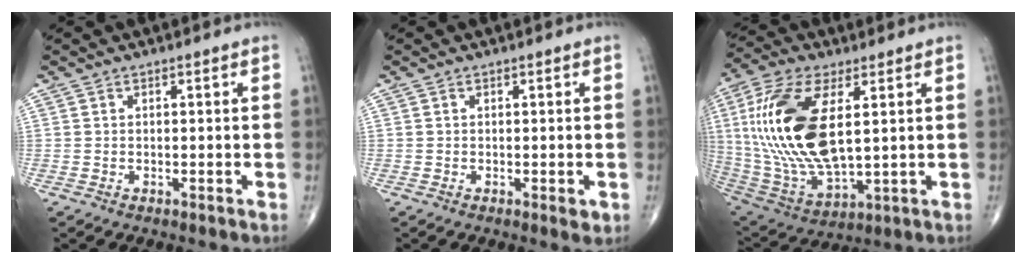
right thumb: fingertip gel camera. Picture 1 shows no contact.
{"total": 1.5, "force": [-0.3, 0.5, 1.3], "torque": [-0.012, -0.003, -0.003]}
{"total": 23.2, "force": [3.9, 10.6, 20.2], "torque": [-0.426, -0.022, 0.077]}